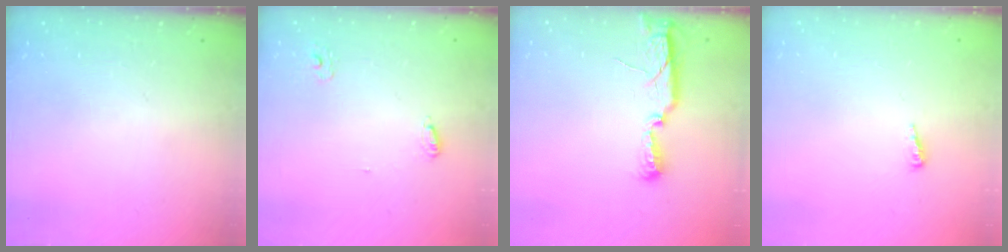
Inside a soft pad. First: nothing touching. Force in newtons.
{"total": 4.2, "press": 4.2, "slide": 0.3}
{"total": 9.0, "press": 7.8, "slide": 4.5}
{"total": 2.5, "press": 2.5, "slide": 0.2}